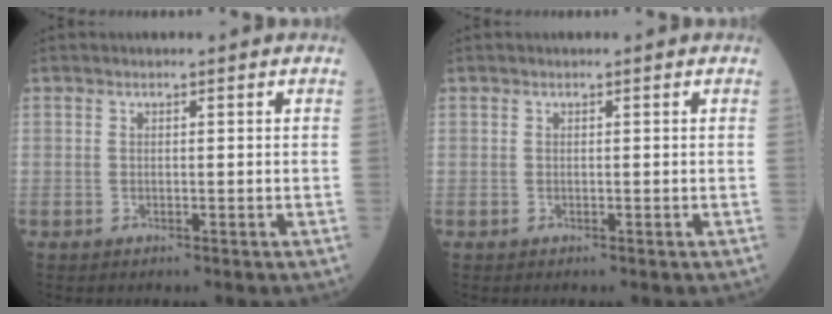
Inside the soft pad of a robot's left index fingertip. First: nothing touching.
{"total": 0.0}